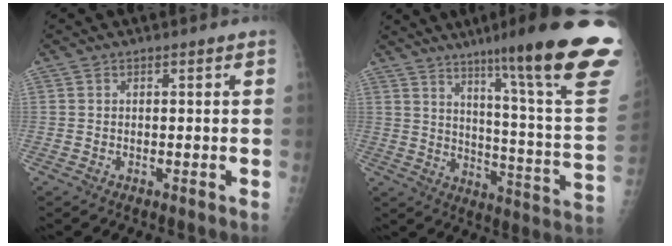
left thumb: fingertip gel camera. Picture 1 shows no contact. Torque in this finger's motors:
{"motor_torque": [0.93, -0.03, 1.51, -1.26, 0.17]}